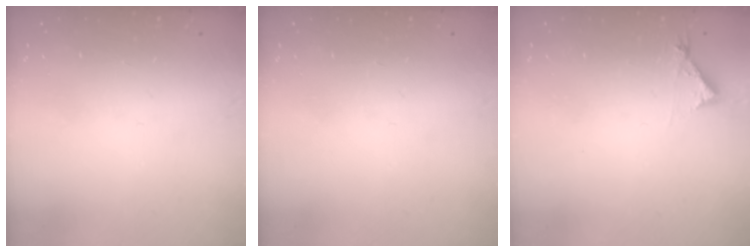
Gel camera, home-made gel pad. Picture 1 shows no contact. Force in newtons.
{"total": 0.0}
{"total": 4.3, "press": 4.3, "slide": 0.5}